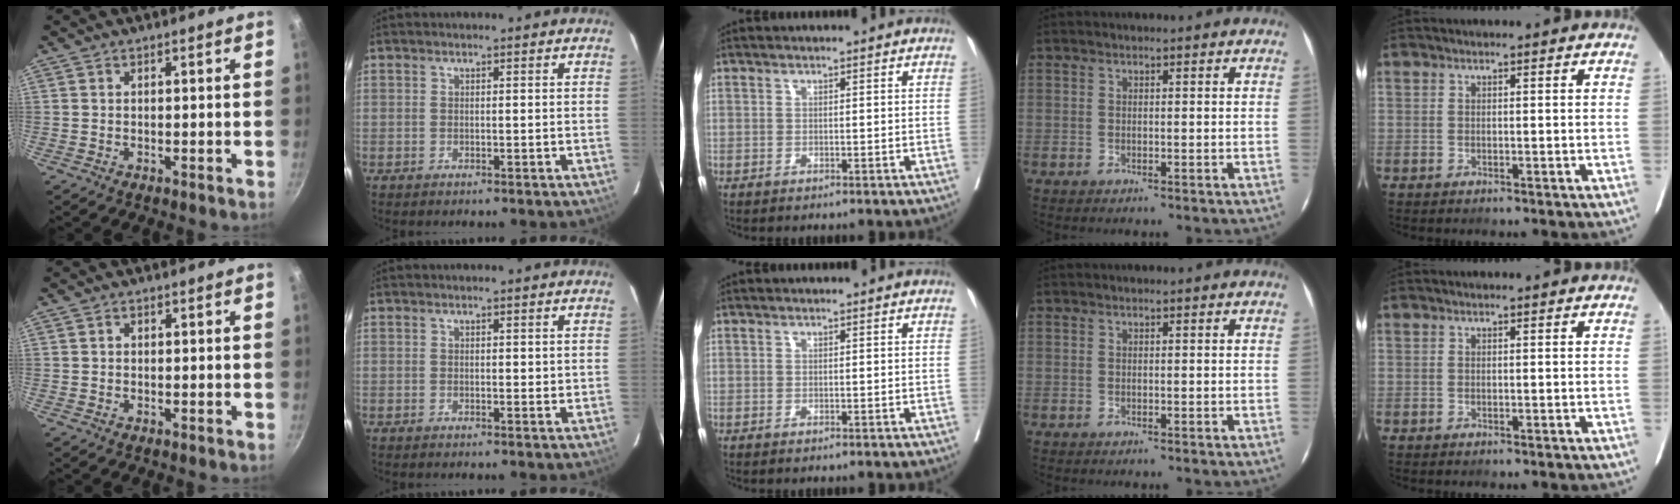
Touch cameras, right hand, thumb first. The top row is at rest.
{"thumb": {"total": 0.8, "force": [0.2, 0.7, 0.4], "torque": [-0.002, 0.001, 0.001]}, "index": {"total": 1.5, "force": [0.5, 0.8, 1.1], "torque": [-0.011, -0.003, 0.007]}}